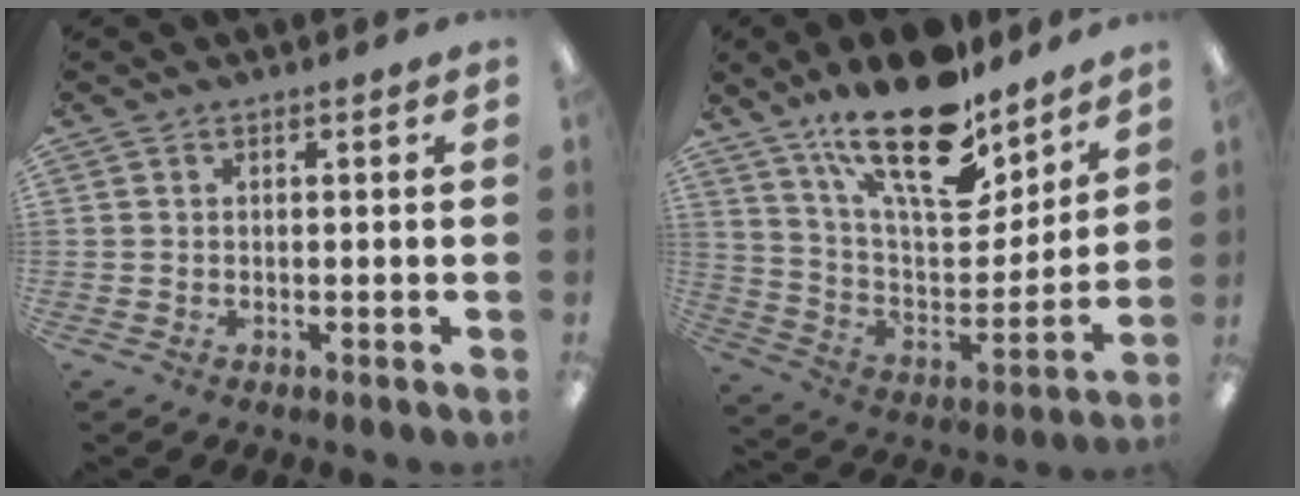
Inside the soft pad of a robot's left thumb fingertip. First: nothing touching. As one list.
[{"total": 23.3, "force": [17.0, 8.8, 13.3], "torque": [-0.213, -0.109, 0.292]}]